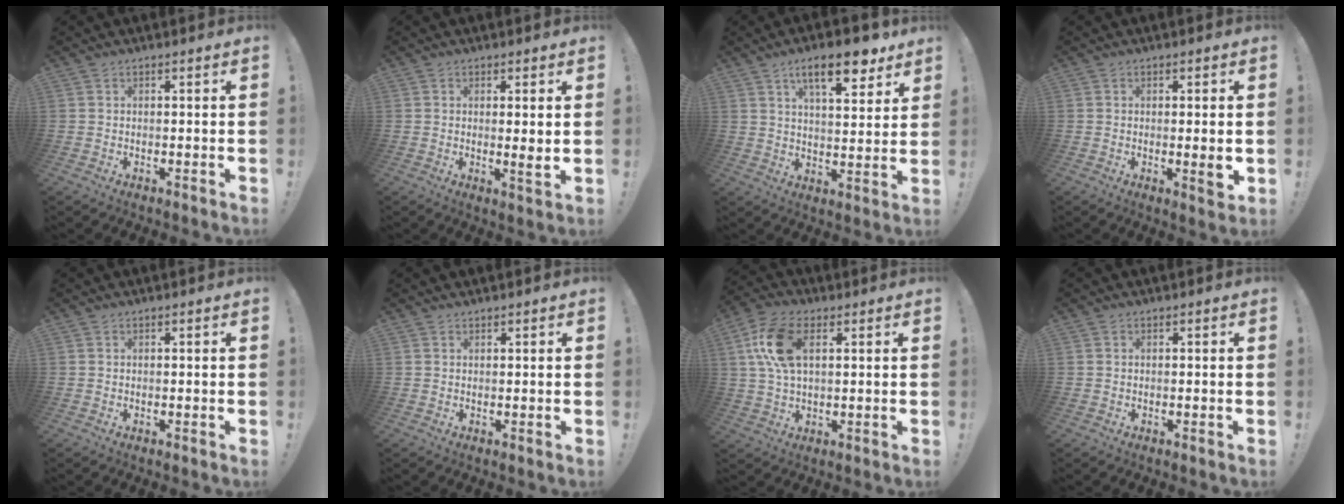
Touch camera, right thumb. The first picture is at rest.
{"total": 3.0, "force": [0.7, -0.4, 2.9], "torque": [-0.036, -0.017, 0.008]}
{"total": 13.7, "force": [8.1, 4.4, 10.2], "torque": [-0.152, -0.034, 0.130]}
{"total": 3.9, "force": [-0.1, 0.4, 3.9], "torque": [-0.053, -0.010, -0.001]}
{"total": 0.0}
{"total": 0.6, "force": [0.6, 0.1, -0.1], "torque": [0.002, 0.000, 0.012]}
{"total": 12.5, "force": [3.5, 6.9, 9.8], "torque": [-0.201, 0.001, 0.066]}
{"total": 0.0}